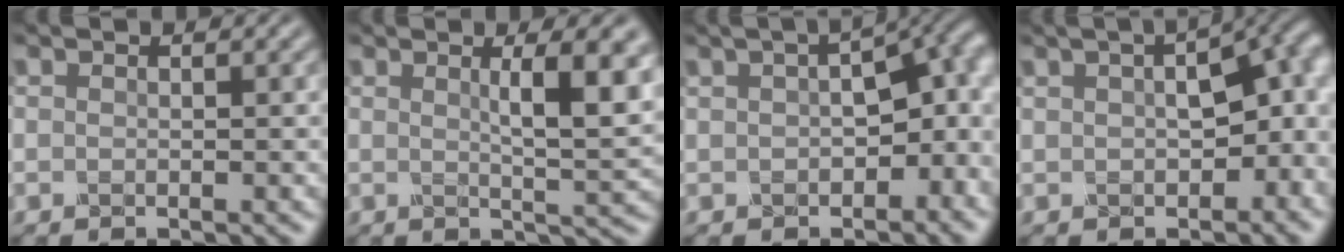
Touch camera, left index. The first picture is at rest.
{"total": 6.1, "force": [1.7, 1.5, 5.7], "torque": [-0.066, 0.001, 0.024]}
{"total": 9.8, "force": [0.0, 5.6, 8.0], "torque": [-0.077, -0.004, 0.005]}
{"total": 11.7, "force": [0.9, 6.6, 9.6], "torque": [-0.098, 0.011, 0.014]}